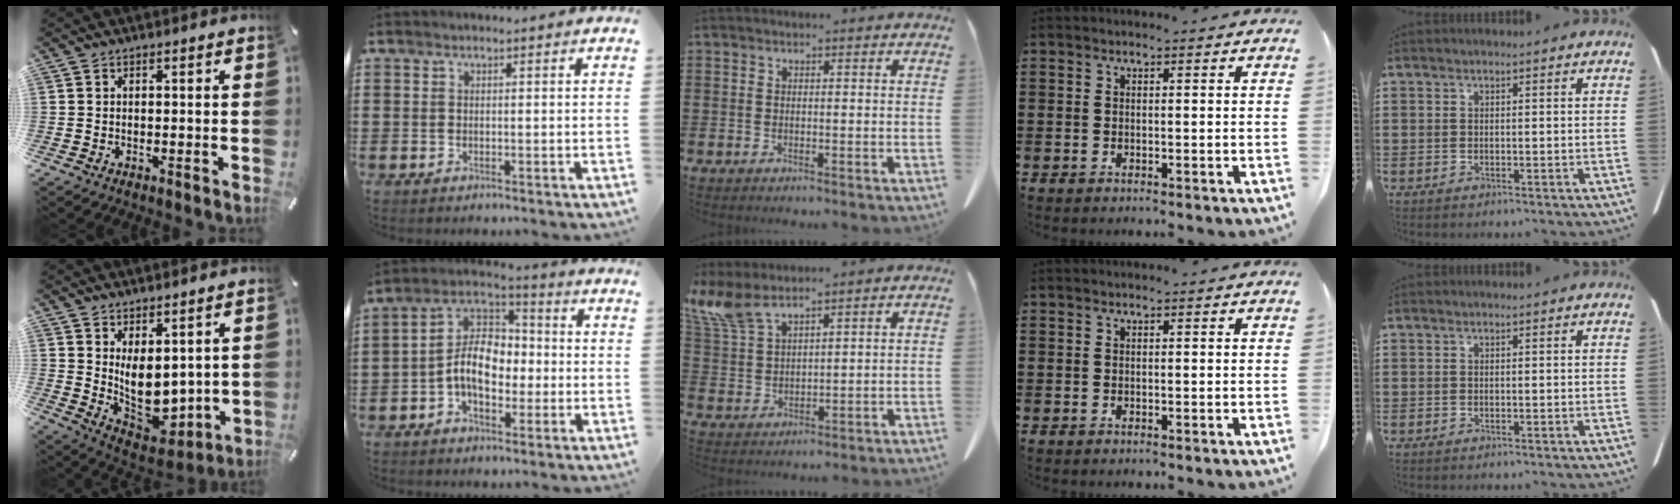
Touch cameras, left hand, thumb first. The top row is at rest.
{"thumb": {"total": 10.4, "force": [1.8, 7.5, 6.9], "torque": [-0.094, -0.038, 0.046]}, "index": {"total": 9.0, "force": [-1.7, 5.8, 6.7], "torque": [-0.154, 0.010, -0.038]}, "middle": {"total": 7.0, "force": [5.4, 1.8, 4.2], "torque": [-0.113, -0.017, 0.097]}}